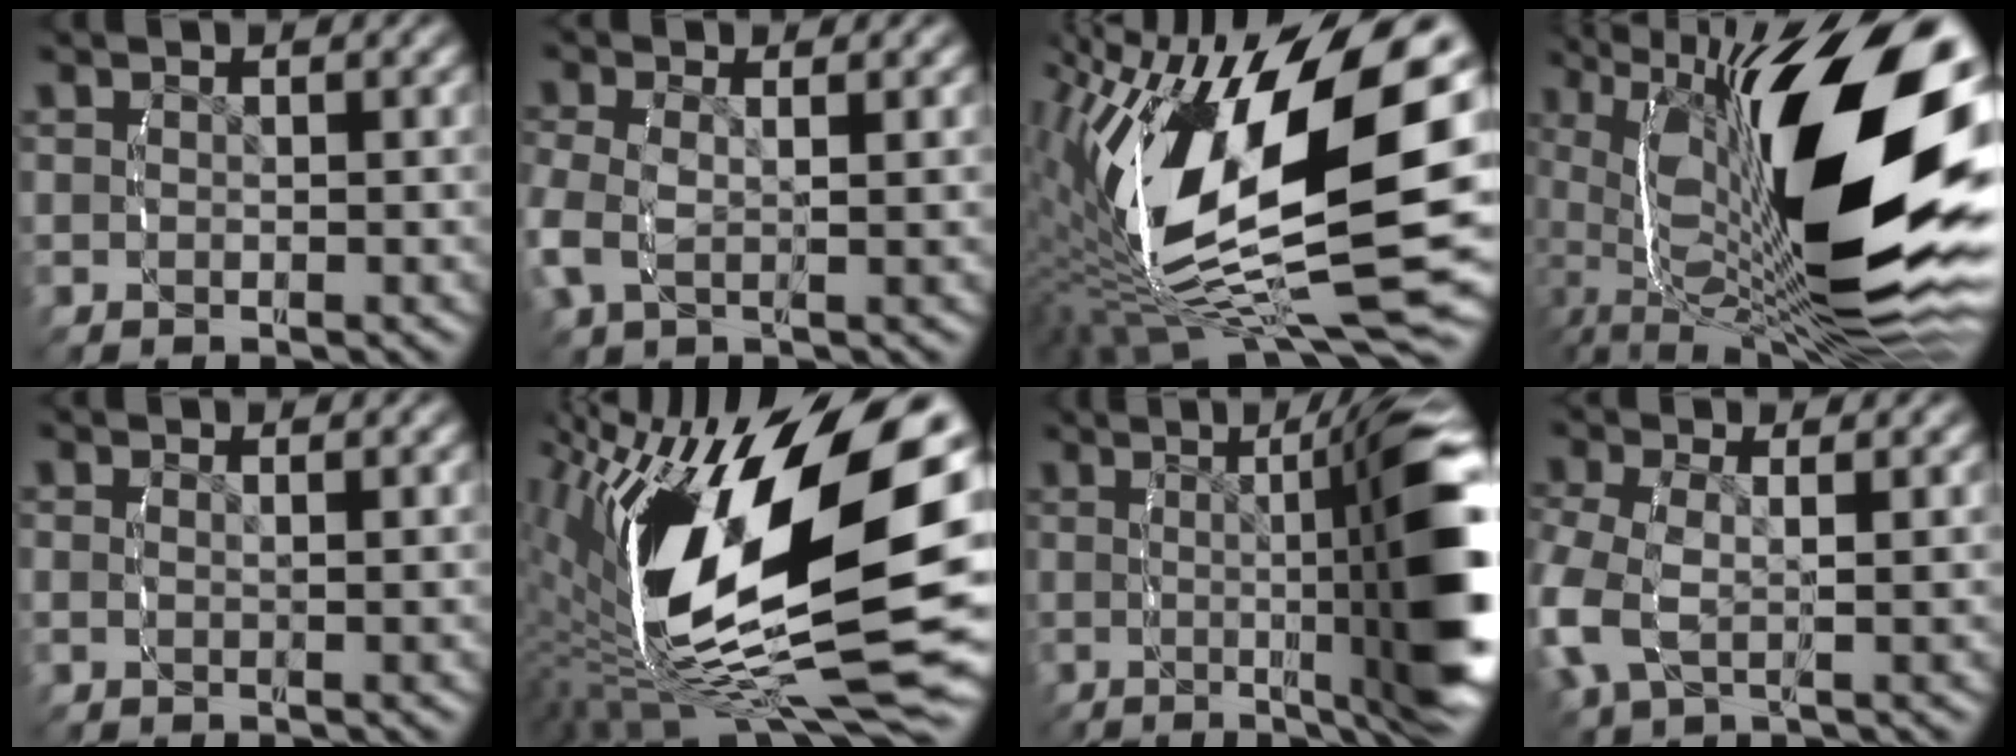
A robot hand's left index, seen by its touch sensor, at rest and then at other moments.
{"total": 3.1, "force": [-0.2, 2.0, 2.3], "torque": [-0.074, -0.017, 0.001]}
{"total": 18.6, "force": [-0.9, 8.8, 16.3], "torque": [-0.272, -0.012, -0.004]}
{"total": 18.7, "force": [-2.1, 9.1, 16.2], "torque": [-0.241, -0.006, -0.028]}
{"total": 1.2, "force": [0.0, 0.3, 1.1], "torque": [-0.019, -0.004, -0.002]}
{"total": 20.3, "force": [-0.2, 8.9, 18.2], "torque": [-0.297, -0.007, 0.001]}
{"total": 15.3, "force": [1.1, 4.3, 14.6], "torque": [-0.171, 0.029, -0.002]}
{"total": 4.2, "force": [-0.2, 2.9, 3.1], "torque": [-0.103, -0.019, 0.001]}